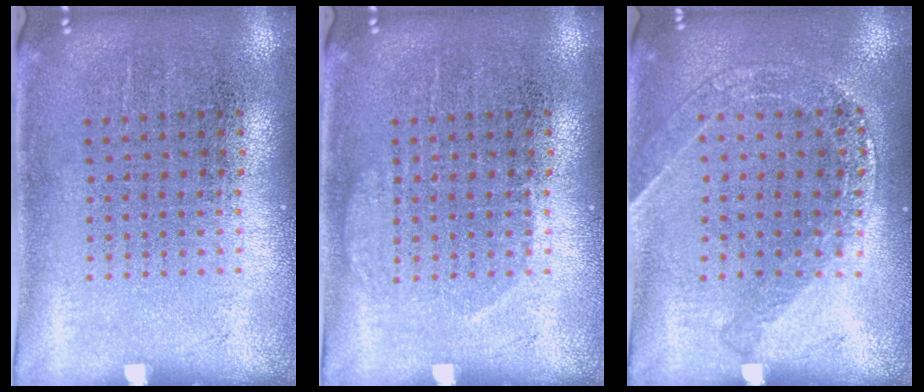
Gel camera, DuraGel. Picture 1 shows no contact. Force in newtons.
{"total": 1.1, "press": 1.1, "slide": 0.3}
{"total": 1.4, "press": 1.3, "slide": 0.3}